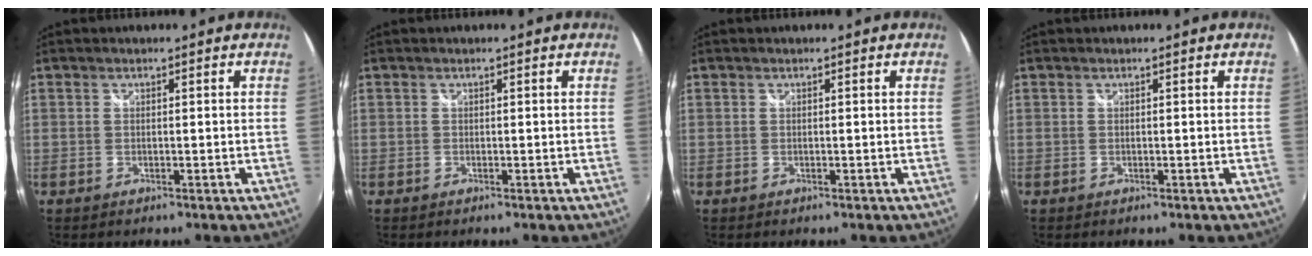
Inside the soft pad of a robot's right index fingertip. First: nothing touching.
{"total": 0.0}
{"total": 0.0}
{"total": 0.0}